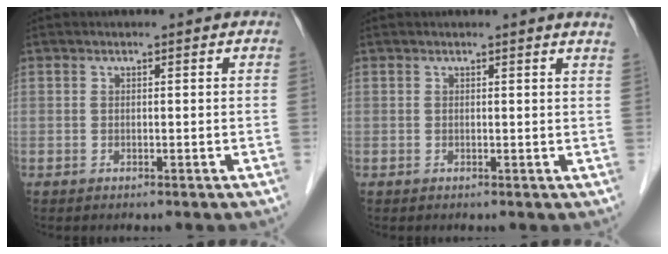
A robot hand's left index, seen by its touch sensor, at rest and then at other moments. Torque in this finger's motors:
{"motor_torque": [-0.02, -0.07, -0.11, 0.02]}